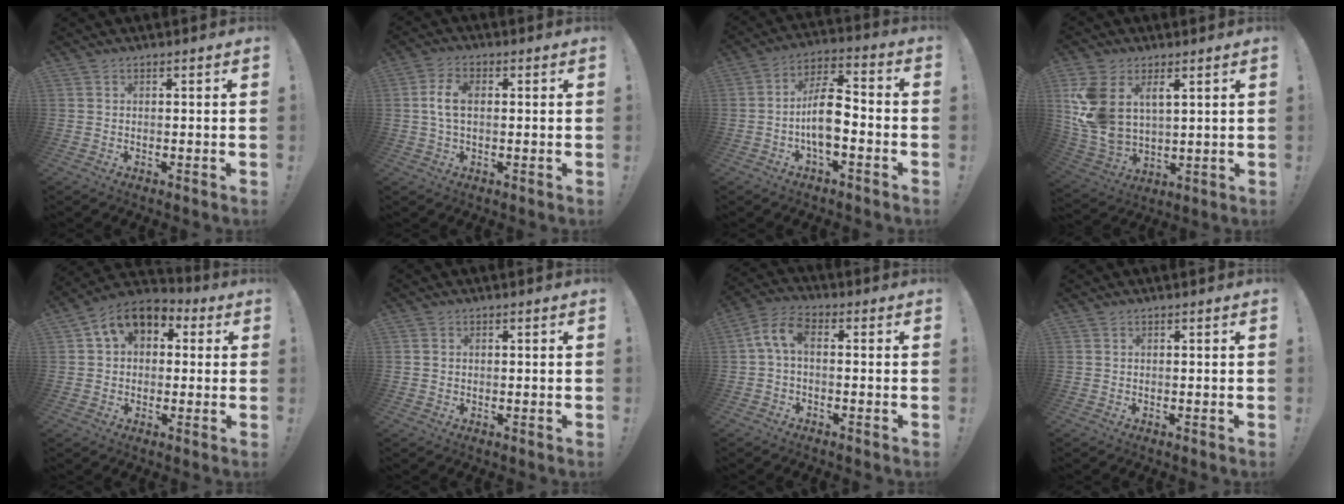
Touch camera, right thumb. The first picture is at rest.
{"total": 6.3, "force": [0.8, 3.6, 5.1], "torque": [-0.099, 0.004, 0.013]}
{"total": 12.1, "force": [-3.3, 5.7, 10.1], "torque": [-0.183, 0.020, -0.062]}
{"total": 13.1, "force": [5.6, 8.5, 8.3], "torque": [-0.190, -0.030, 0.107]}
{"total": 9.9, "force": [4.3, 7.0, 5.5], "torque": [-0.089, -0.009, 0.085]}
{"total": 1.0, "force": [0.2, 1.0, 0.2], "torque": [-0.006, 0.005, 0.004]}
{"total": 7.0, "force": [0.6, 3.4, 6.0], "torque": [-0.133, 0.003, 0.011]}
{"total": 0.0}